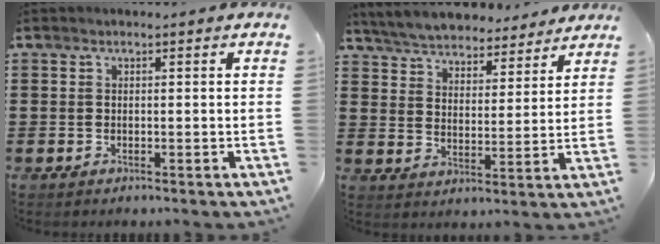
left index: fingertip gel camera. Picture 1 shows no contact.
{"total": 5.6, "force": [5.6, 0.3, 0.2], "torque": [-0.033, -0.036, 0.099]}